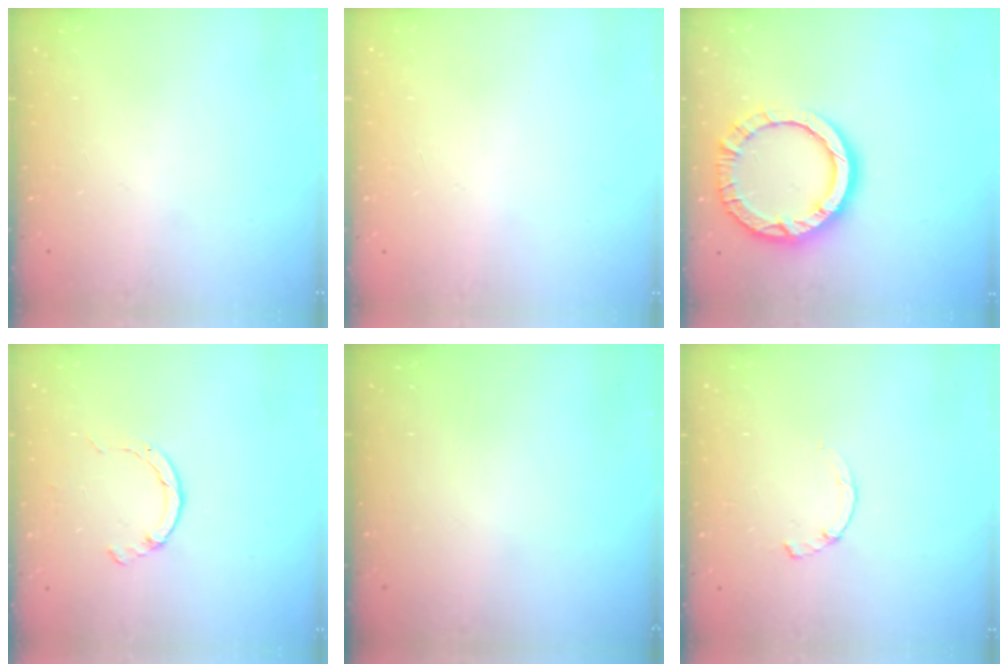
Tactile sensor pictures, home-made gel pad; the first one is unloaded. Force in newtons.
{"total": 2.6, "press": 2.6, "slide": 0.2}
{"total": 13.7, "press": 13.6, "slide": 1.4}
{"total": 2.6, "press": 2.6, "slide": 0.4}
{"total": 0.0}
{"total": 1.7, "press": 1.7, "slide": 0.3}